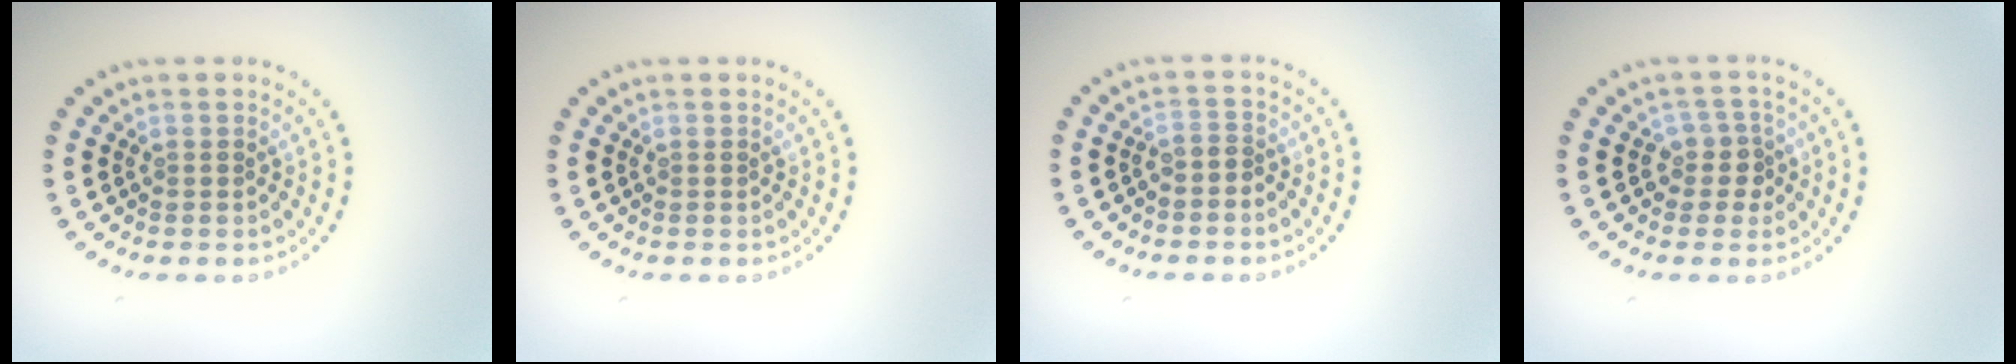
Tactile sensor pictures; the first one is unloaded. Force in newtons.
{"total": 0.0}
{"total": 1.0, "press": 0.6, "slide": 0.8}
{"total": 2.1, "press": 1.7, "slide": 1.3}